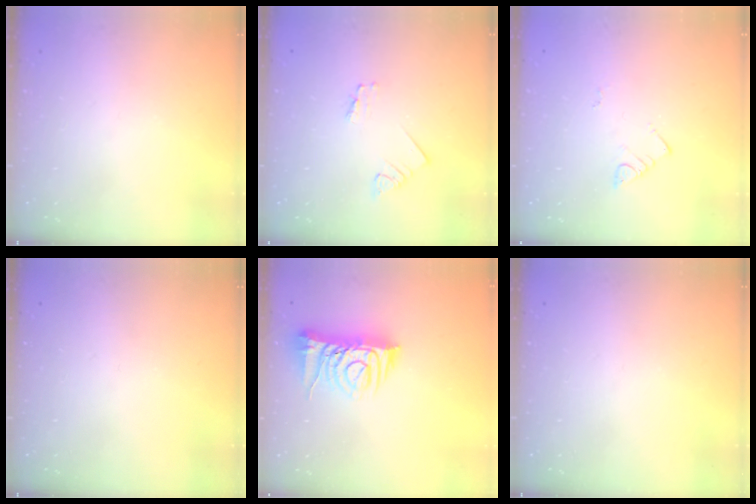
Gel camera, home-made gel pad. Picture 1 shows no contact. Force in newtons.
{"total": 1.6, "press": 1.6, "slide": 0.1}
{"total": 2.7, "press": 2.7, "slide": 0.6}
{"total": 0.0}
{"total": 9.9, "press": 9.8, "slide": 1.4}
{"total": 0.0}